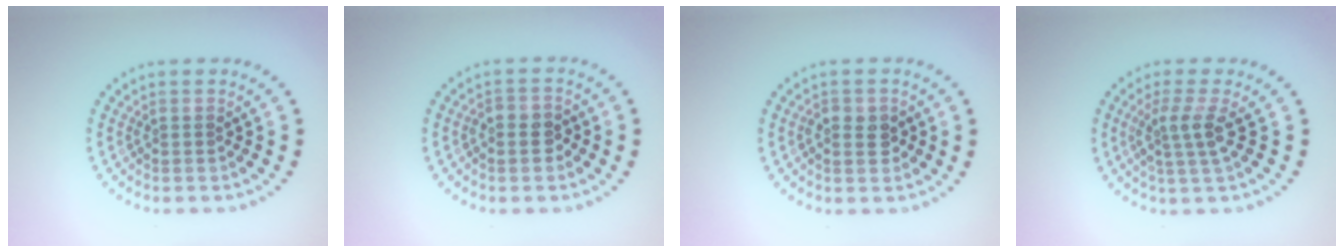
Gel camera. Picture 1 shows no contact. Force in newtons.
{"total": 1.9, "press": 1.9, "slide": 0.6}
{"total": 2.0, "press": 2.0, "slide": 0.3}
{"total": 2.7, "press": 2.0, "slide": 1.8}